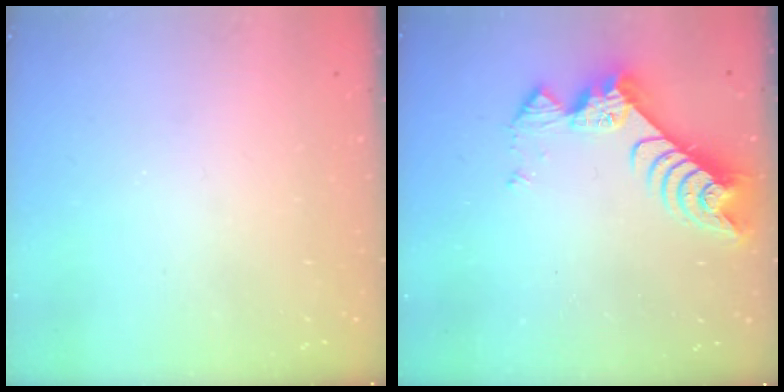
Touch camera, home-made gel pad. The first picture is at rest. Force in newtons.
{"total": 8.4, "press": 8.3, "slide": 0.7}